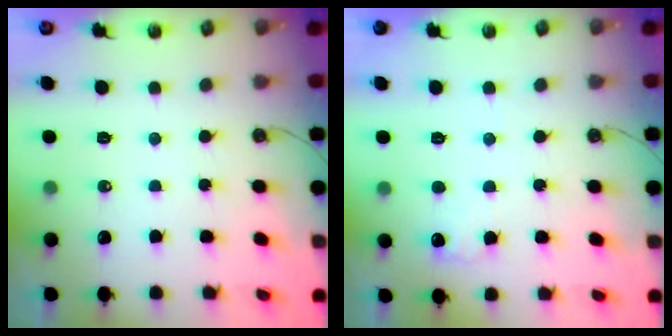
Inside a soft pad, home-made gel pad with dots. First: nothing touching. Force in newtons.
{"total": 5.4, "press": 5.3, "slide": 0.6}